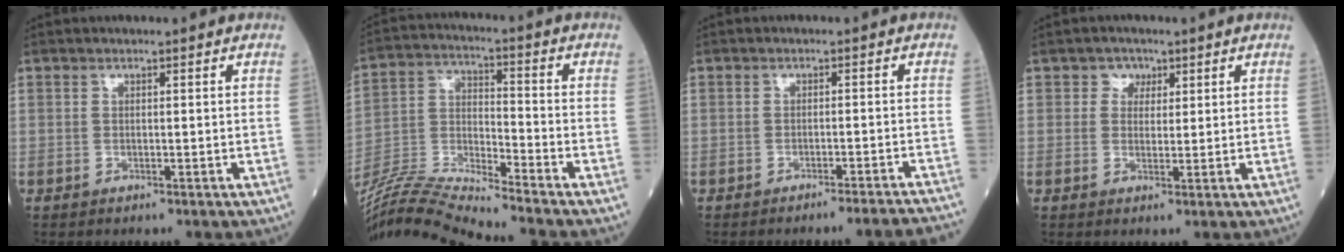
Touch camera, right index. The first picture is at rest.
{"total": 14.3, "force": [-13.5, -2.0, 4.0], "torque": [-0.080, 0.004, -0.256]}
{"total": 8.0, "force": [-7.6, -1.5, 2.3], "torque": [-0.004, -0.014, -0.090]}
{"total": 2.4, "force": [1.2, 2.1, 0.5], "torque": [-0.001, 0.000, 0.012]}